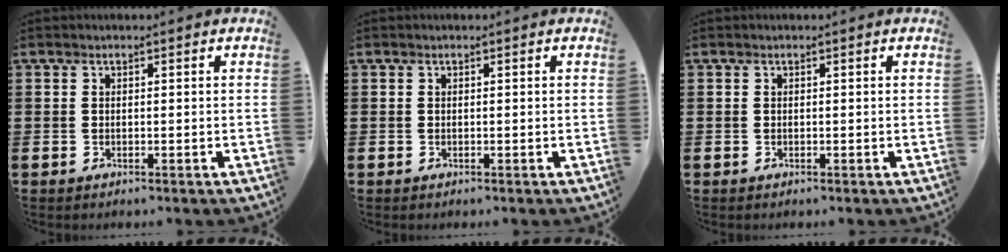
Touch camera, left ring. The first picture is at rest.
{"total": 0.0}
{"total": 0.0}